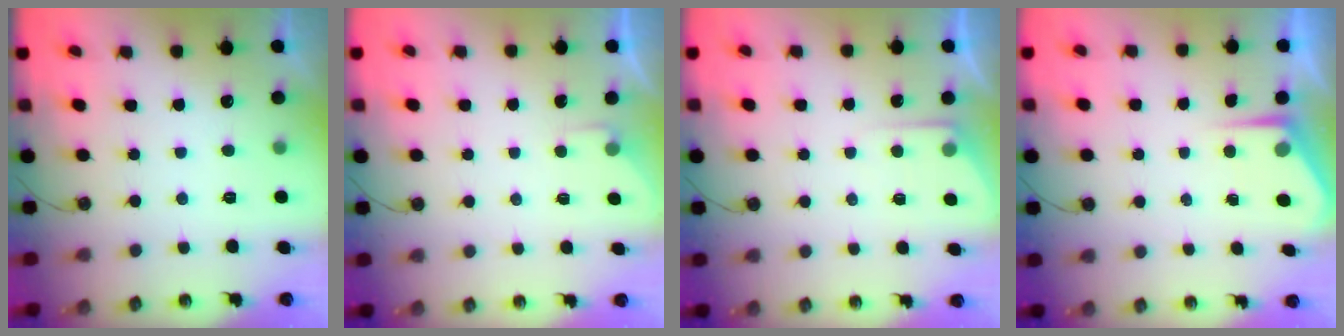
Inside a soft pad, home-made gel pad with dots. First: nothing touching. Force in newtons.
{"total": 2.9, "press": 2.8, "slide": 0.4}
{"total": 3.8, "press": 3.7, "slide": 0.6}
{"total": 4.6, "press": 4.6, "slide": 0.2}